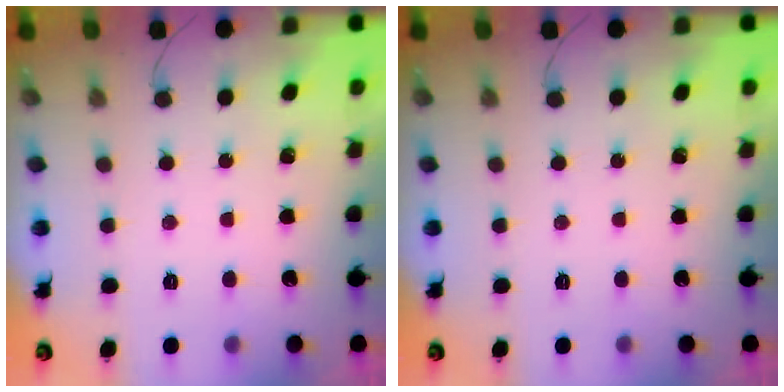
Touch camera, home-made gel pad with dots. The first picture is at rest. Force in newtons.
{"total": 0.0}